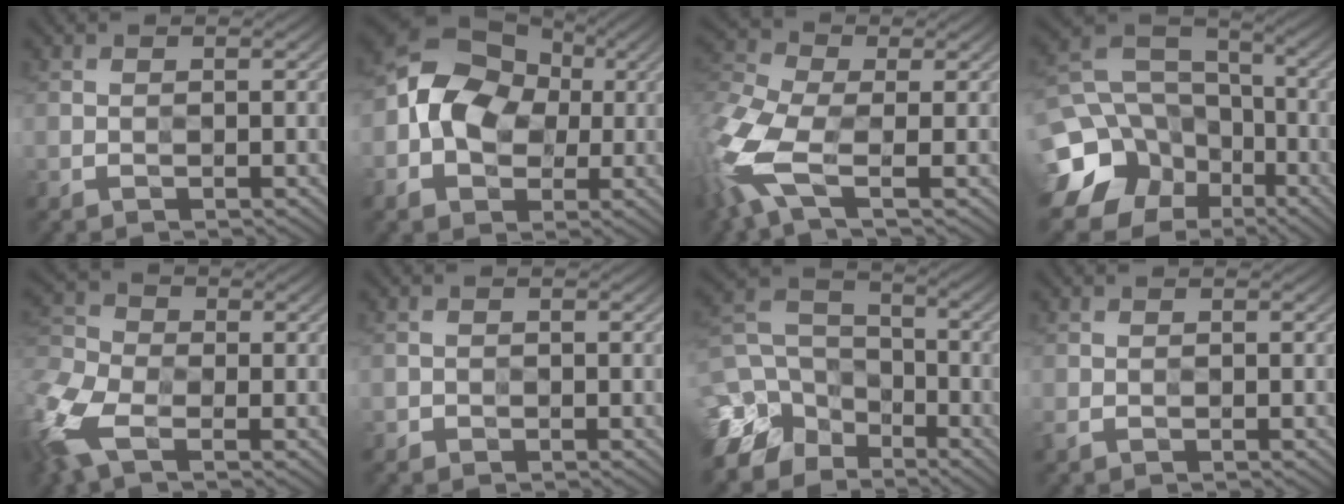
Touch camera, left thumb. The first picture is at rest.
{"total": 9.7, "force": [-0.2, 7.6, 6.0], "torque": [-0.123, 0.003, -0.023]}
{"total": 11.6, "force": [-3.9, 5.0, 9.8], "torque": [-0.265, -0.014, -0.088]}
{"total": 16.7, "force": [-6.9, 13.4, 7.2], "torque": [-0.200, -0.031, -0.118]}
{"total": 10.0, "force": [-4.7, 5.4, 6.9], "torque": [-0.199, -0.020, -0.107]}
{"total": 0.8, "force": [-0.4, 0.6, -0.1], "torque": [0.005, 0.001, -0.008]}
{"total": 12.1, "force": [-7.1, 8.4, 5.1], "torque": [-0.170, -0.022, -0.129]}
{"total": 1.3, "force": [-0.8, 0.7, 0.7], "torque": [-0.021, -0.004, -0.020]}